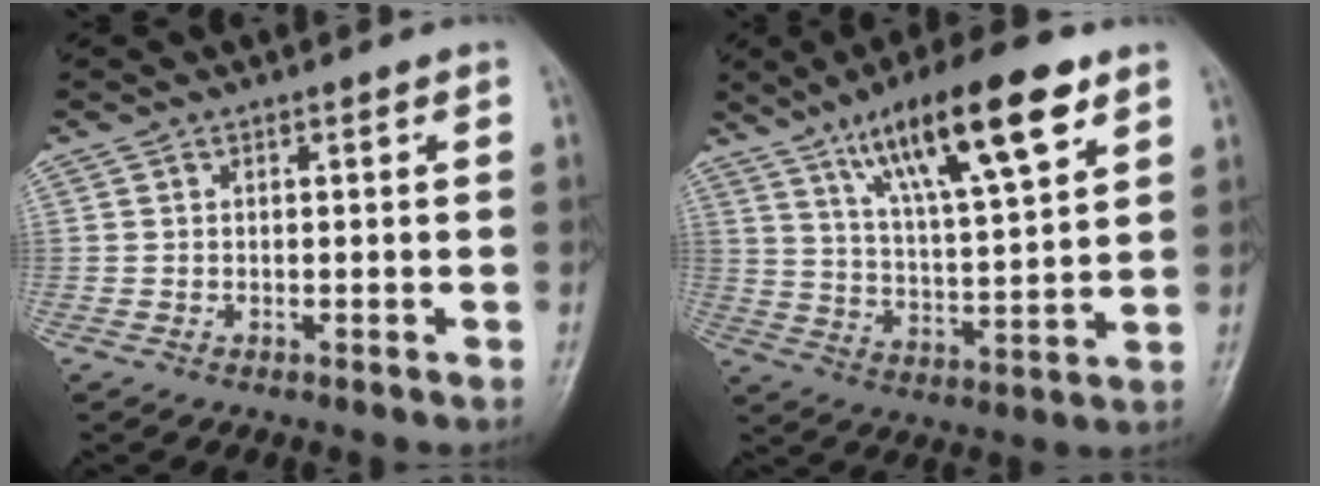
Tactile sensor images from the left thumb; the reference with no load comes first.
{"total": 18.7, "force": [10.2, 4.7, 14.9], "torque": [-0.228, -0.033, 0.176]}